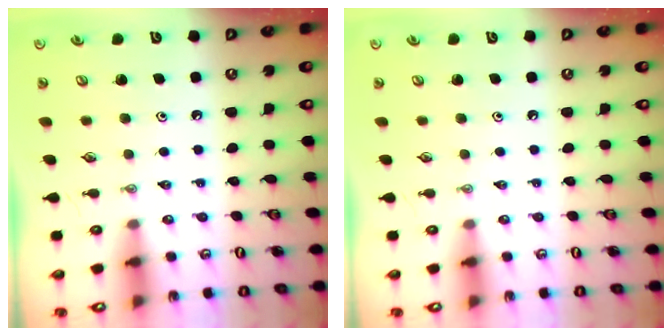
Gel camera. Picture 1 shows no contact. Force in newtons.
{"total": 0.0}